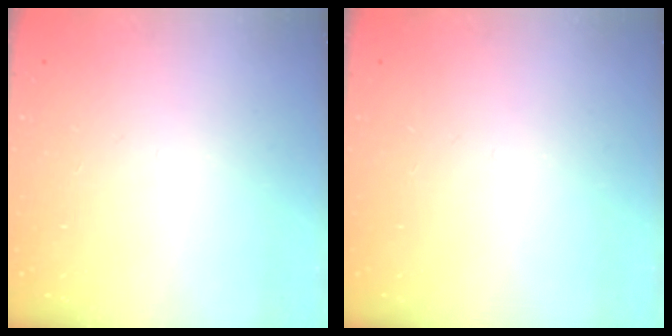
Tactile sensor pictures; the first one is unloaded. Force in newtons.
{"total": 0.0}